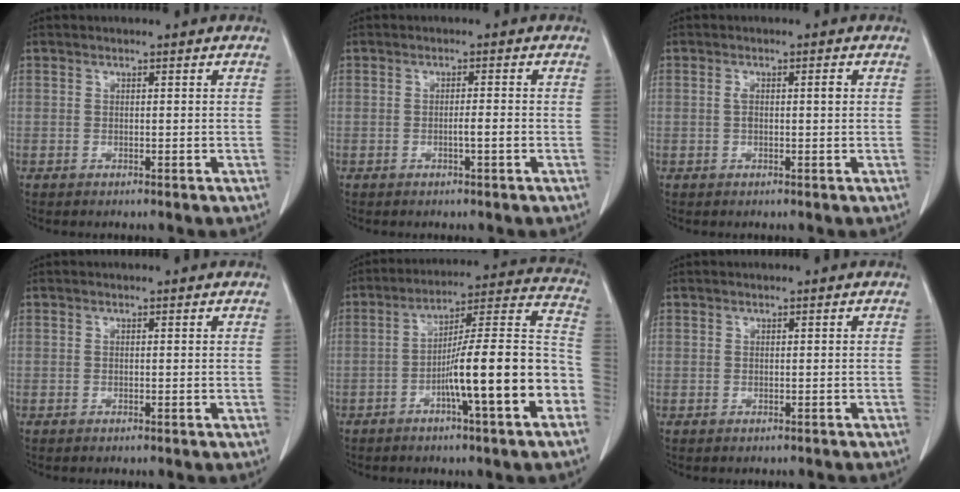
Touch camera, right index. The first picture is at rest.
{"total": 1.7, "force": [-0.6, -0.1, 1.6], "torque": [-0.026, 0.001, -0.011]}
{"total": 2.1, "force": [0.3, 0.6, 2.0], "torque": [-0.041, 0.011, 0.007]}
{"total": 0.0}
{"total": 17.4, "force": [-5.8, 0.8, 16.4], "torque": [-0.218, 0.024, -0.088]}
{"total": 0.7, "force": [-0.3, 0.6, 0.0], "torque": [0.002, 0.006, -0.005]}